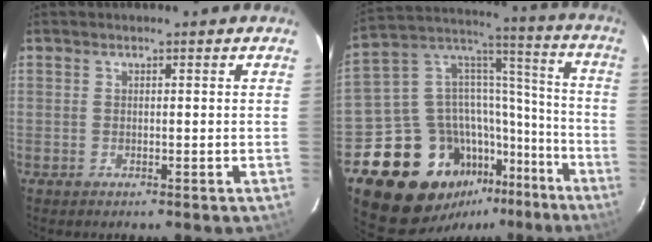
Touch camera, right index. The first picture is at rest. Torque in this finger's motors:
{"motor_torque": [1.71, -0.43, 0.31, 0.00]}